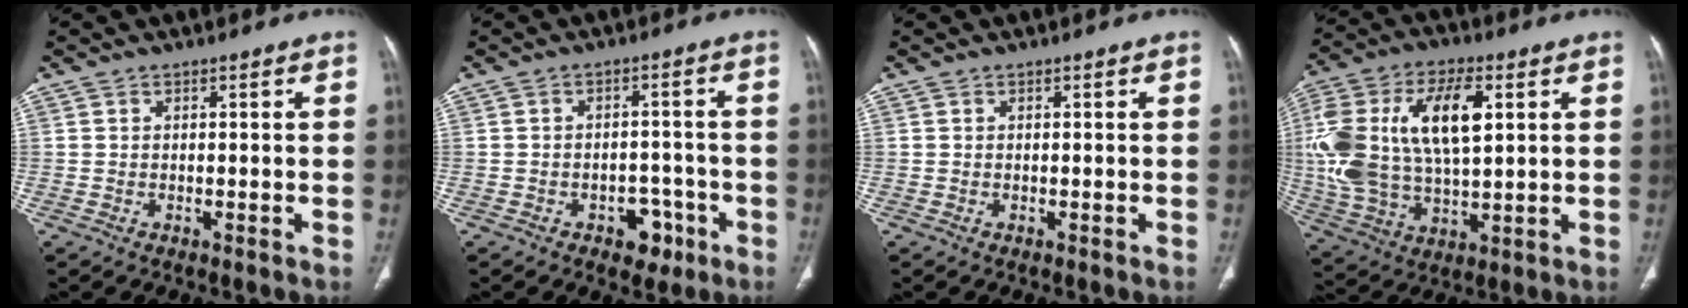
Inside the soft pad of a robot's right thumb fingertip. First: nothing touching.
{"total": 5.4, "force": [-2.8, 3.7, 2.8], "torque": [-0.011, 0.026, -0.034]}
{"total": 0.0}
{"total": 22.5, "force": [4.6, 11.5, 18.8], "torque": [-0.384, 0.005, 0.081]}